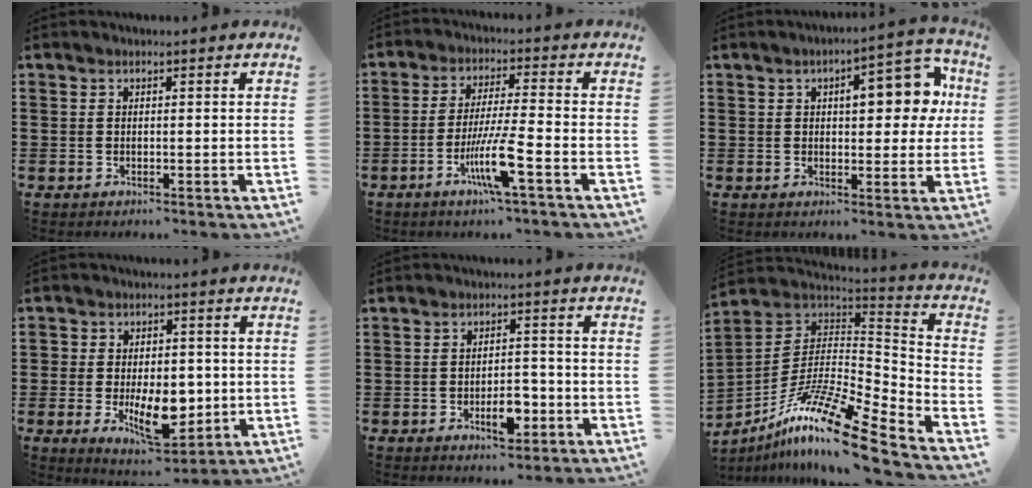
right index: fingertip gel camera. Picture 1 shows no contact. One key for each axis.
{"total": 8.4, "fx": -3.8, "fy": 0.2, "fz": 7.5, "tx": -0.155, "ty": -0.017, "tz": -0.075}
{"total": 9.8, "fx": 2.5, "fy": 4.4, "fz": 8.4, "tx": -0.107, "ty": -0.005, "tz": 0.030}
{"total": 9.6, "fx": -1.6, "fy": 5.9, "fz": 7.4, "tx": -0.111, "ty": 0.005, "tz": -0.024}
{"total": 5.6, "fx": -2.3, "fy": 2.5, "fz": 4.5, "tx": -0.078, "ty": 0.009, "tz": -0.040}
{"total": 16.6, "fx": -11.6, "fy": 2.4, "fz": 11.7, "tx": -0.224, "ty": 0.026, "tz": -0.216}